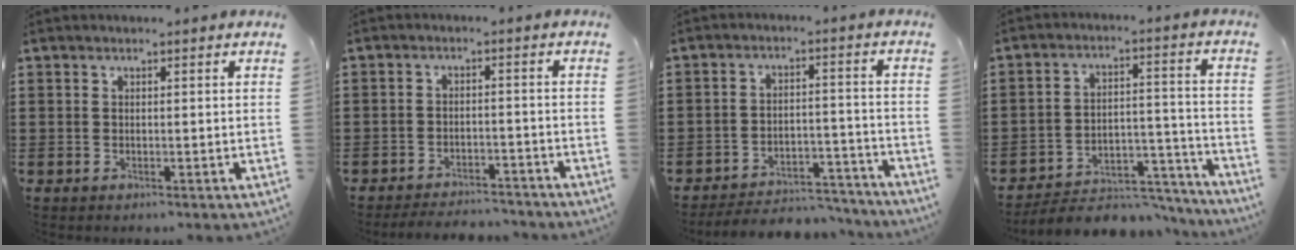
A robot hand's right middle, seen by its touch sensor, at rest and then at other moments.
{"total": 3.8, "force": [-3.7, 0.6, -0.2], "torque": [-0.003, 0.002, -0.080]}
{"total": 5.3, "force": [-5.1, 1.1, 0.7], "torque": [-0.018, 0.011, -0.106]}
{"total": 6.3, "force": [-5.8, 1.8, 1.5], "torque": [-0.018, 0.022, -0.112]}